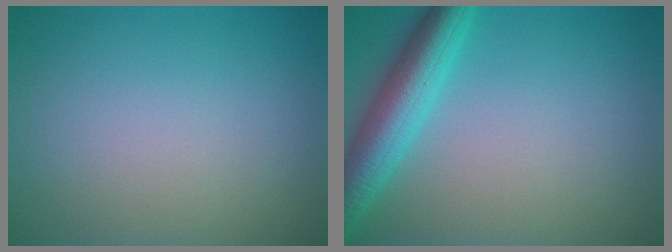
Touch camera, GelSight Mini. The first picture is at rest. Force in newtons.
{"total": 5.6, "press": 5.6, "slide": 0.2}